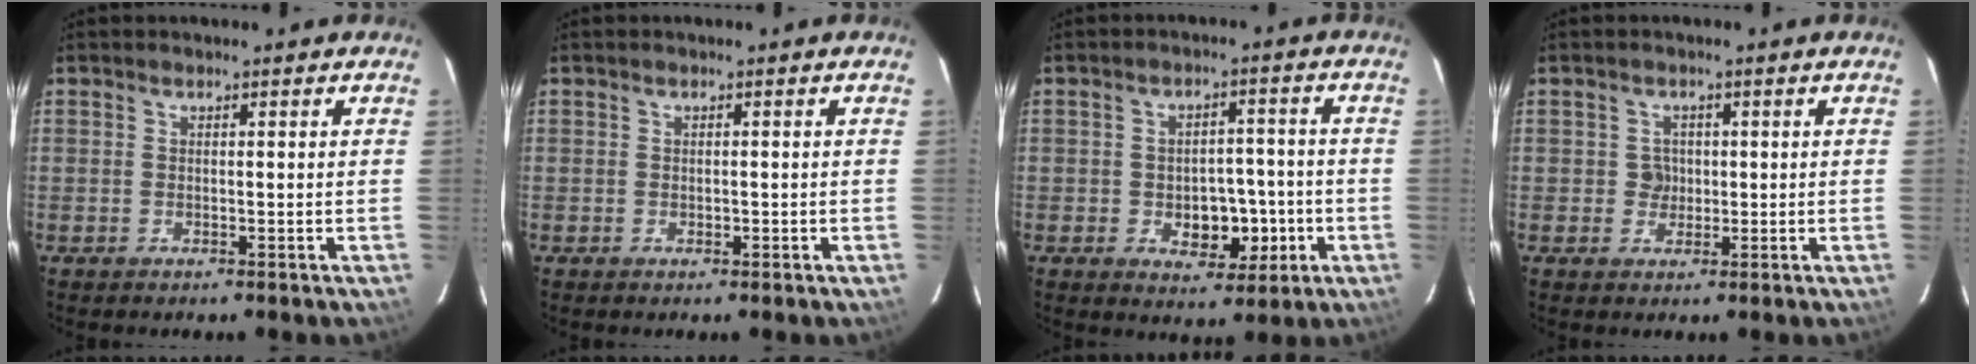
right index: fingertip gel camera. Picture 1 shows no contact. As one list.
[{"total": 0.6, "force": [-0.2, 0.4, 0.5], "torque": [-0.009, 0.000, -0.003]}, {"total": 7.4, "force": [-2.1, 4.5, 5.5], "torque": [-0.066, 0.015, -0.022]}, {"total": 2.2, "force": [0.0, 2.0, 0.8], "torque": [-0.009, 0.003, 0.000]}]